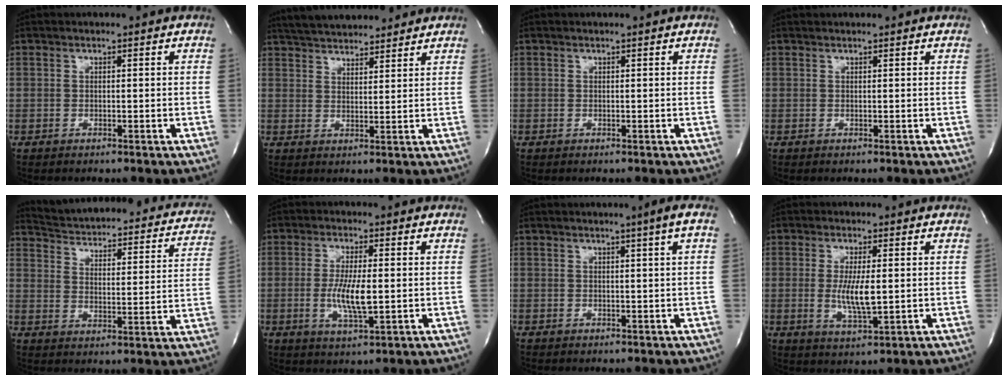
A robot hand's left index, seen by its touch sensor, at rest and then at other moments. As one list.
[{"total": 11.3, "force": [10.3, 2.4, 3.7], "torque": [-0.057, 0.022, 0.158]}, {"total": 0.0}, {"total": 1.9, "force": [1.8, 0.0, 0.4], "torque": [-0.006, 0.016, 0.023]}, {"total": 25.1, "force": [22.7, 6.0, 9.1], "torque": [-0.131, -0.046, 0.270]}, {"total": 6.6, "force": [-0.8, 1.2, 6.4], "torque": [-0.127, -0.015, -0.014]}, {"total": 1.7, "force": [0.7, -0.6, 1.4], "torque": [-0.023, -0.004, 0.013]}, {"total": 5.8, "force": [-0.1, 1.1, 5.7], "torque": [-0.112, -0.015, -0.001]}]